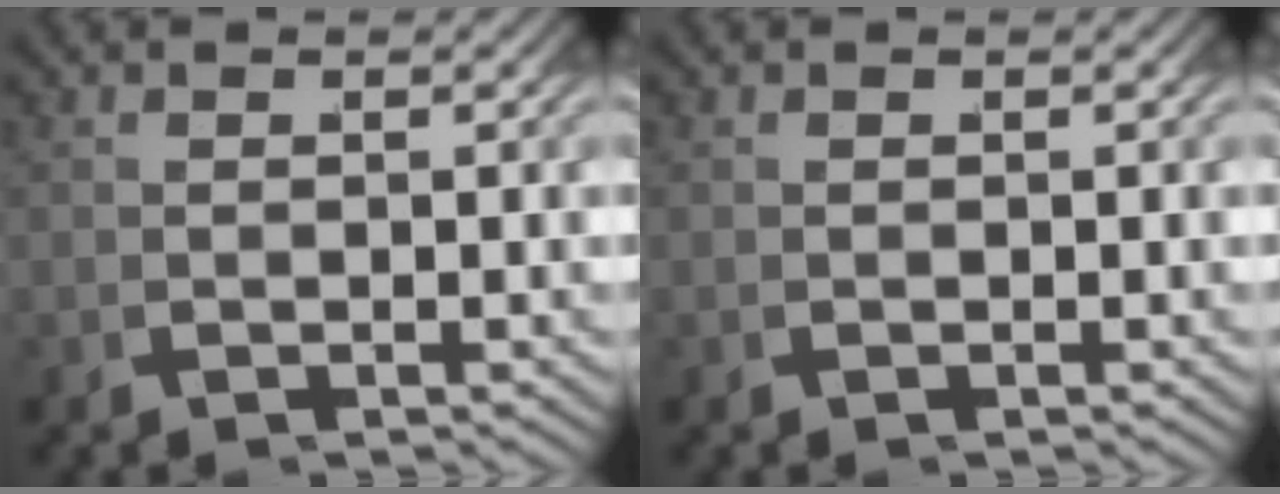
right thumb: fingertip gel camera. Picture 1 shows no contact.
{"total": 0.0}